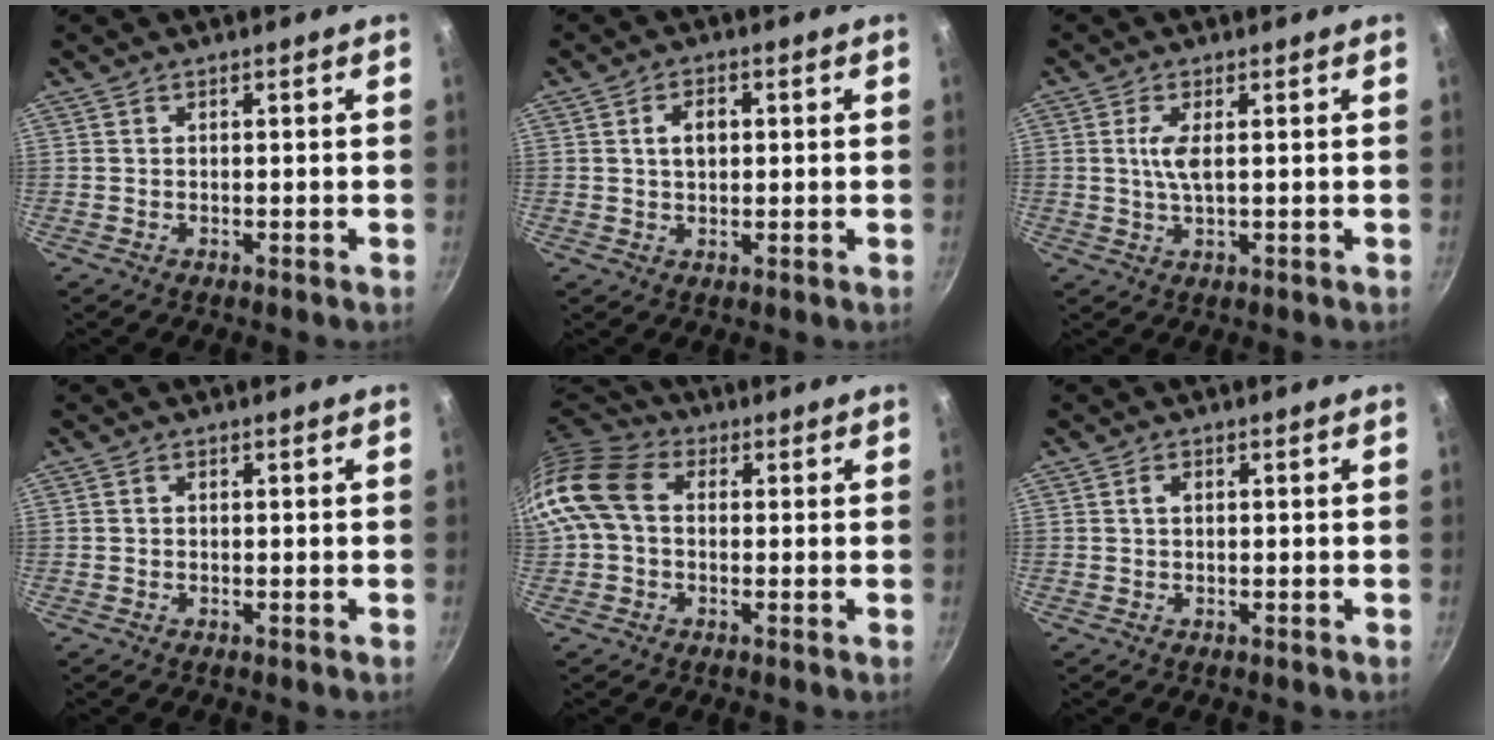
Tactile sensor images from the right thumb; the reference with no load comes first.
{"total": 4.2, "force": [0.8, 2.8, 3.1], "torque": [-0.038, 0.006, 0.013]}
{"total": 4.0, "force": [0.7, 1.3, 3.7], "torque": [-0.082, 0.000, 0.015]}
{"total": 0.5, "force": [0.0, 0.5, 0.3], "torque": [-0.005, 0.004, 0.000]}
{"total": 11.1, "force": [0.8, 8.2, 7.5], "torque": [-0.130, 0.023, -0.006]}
{"total": 1.5, "force": [0.4, 1.0, 1.1], "torque": [-0.017, 0.004, 0.006]}